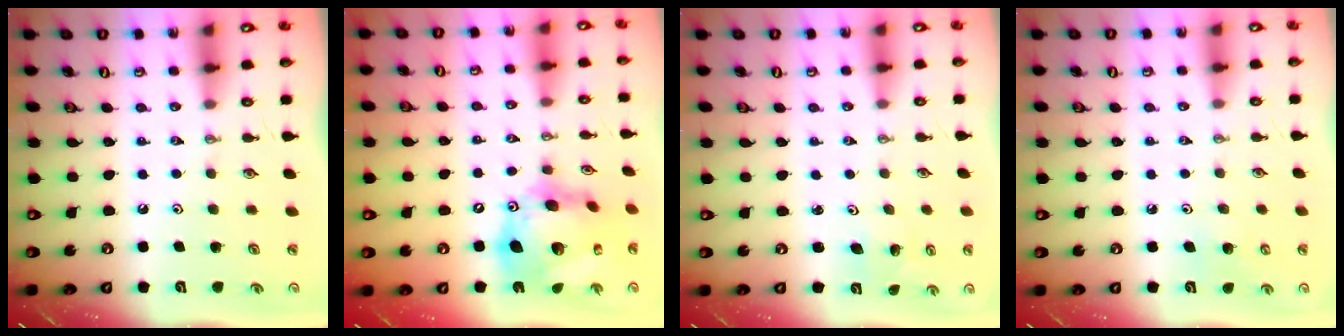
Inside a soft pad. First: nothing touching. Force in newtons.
{"total": 20.9, "press": 20.8, "slide": 2.3}
{"total": 1.5, "press": 1.5, "slide": 0.1}
{"total": 4.9, "press": 4.9, "slide": 0.3}